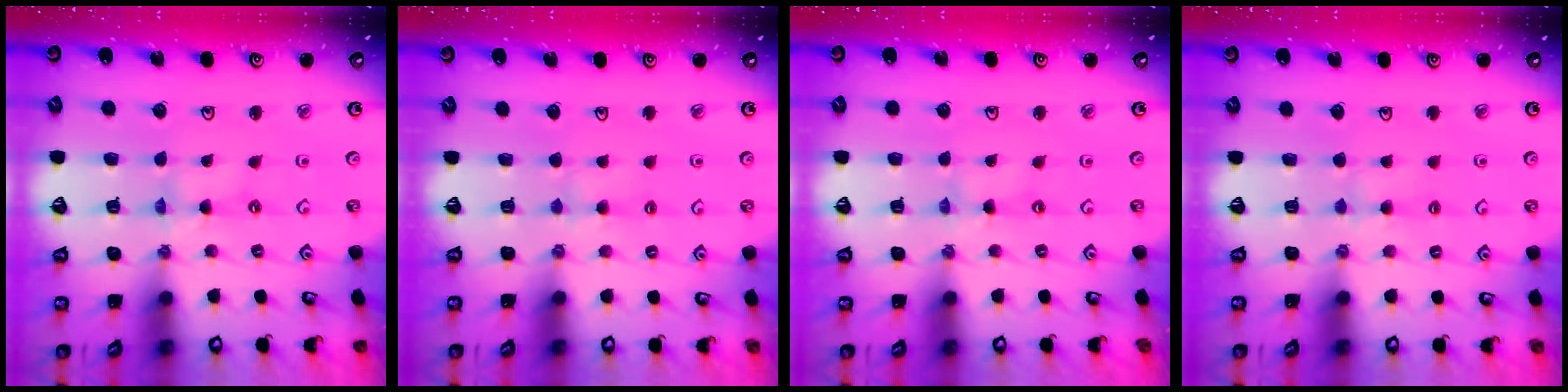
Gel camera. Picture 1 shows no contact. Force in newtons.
{"total": 3.3, "press": 3.2, "slide": 0.6}
{"total": 0.0}
{"total": 3.3, "press": 3.2, "slide": 0.6}